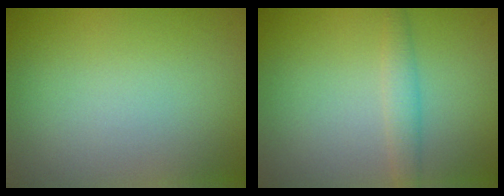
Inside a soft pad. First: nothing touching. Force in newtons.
{"total": 1.8, "press": 1.8, "slide": 0.0}